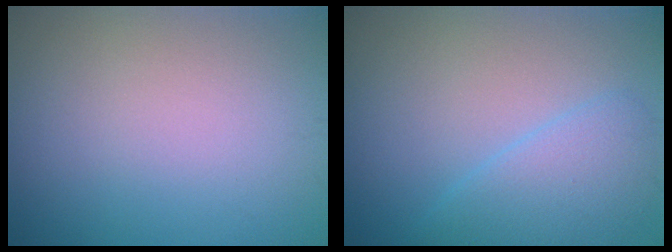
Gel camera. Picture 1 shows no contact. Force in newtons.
{"total": 3.4, "press": 3.4, "slide": 0.1}